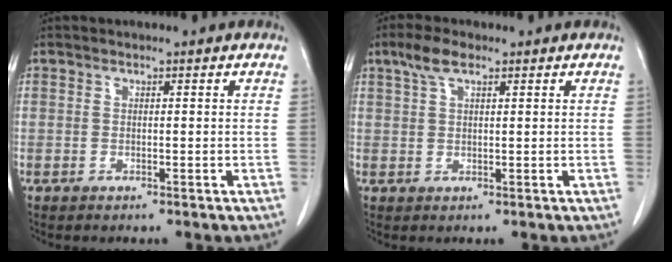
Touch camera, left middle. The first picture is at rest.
{"total": 3.7, "force": [2.3, 1.1, 2.7], "torque": [-0.062, 0.013, 0.049]}